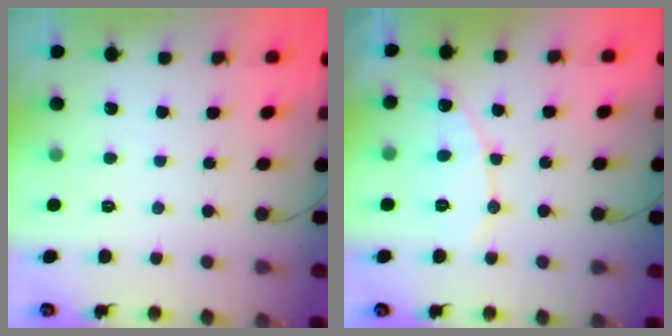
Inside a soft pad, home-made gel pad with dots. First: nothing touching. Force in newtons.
{"total": 8.2, "press": 8.2, "slide": 0.6}